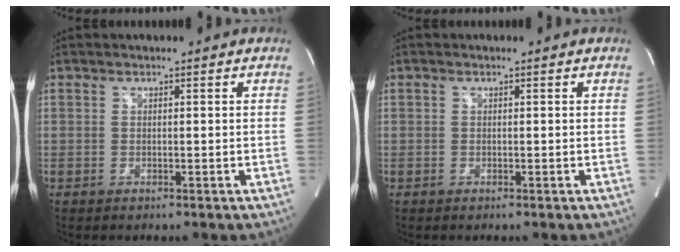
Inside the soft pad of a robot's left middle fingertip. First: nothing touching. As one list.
[{"total": 0.0}]